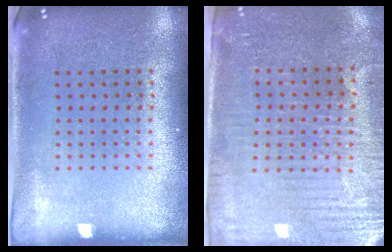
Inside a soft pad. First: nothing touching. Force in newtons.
{"total": 3.5, "press": 3.3, "slide": 1.2}